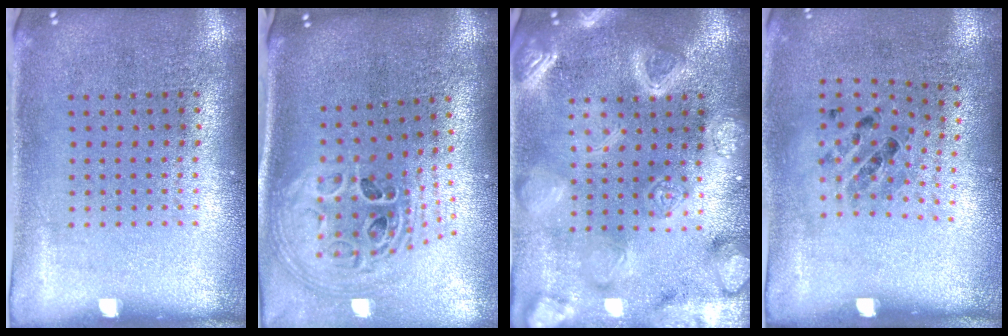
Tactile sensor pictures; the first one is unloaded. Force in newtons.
{"total": 2.1, "press": 1.4, "slide": 1.5}
{"total": 5.6, "press": 5.5, "slide": 0.6}
{"total": 1.1, "press": 0.7, "slide": 0.8}